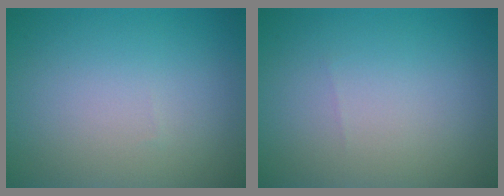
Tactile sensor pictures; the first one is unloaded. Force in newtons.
{"total": 0.0}